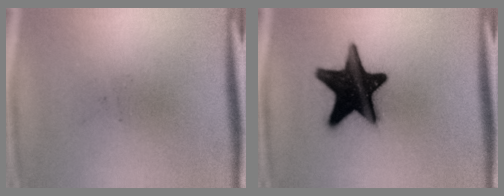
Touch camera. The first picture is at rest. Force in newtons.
{"total": 19.8}